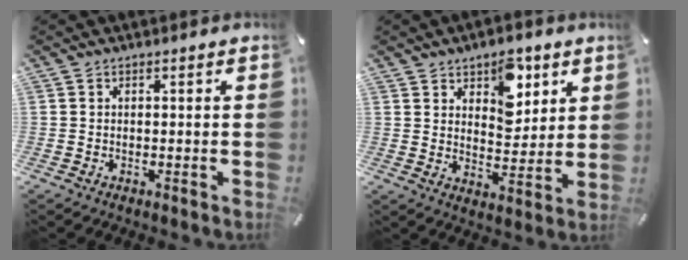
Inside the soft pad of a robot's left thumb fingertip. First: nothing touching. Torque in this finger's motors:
{"motor_torque": [1.65, 1.61, 0.46, -0.83, 0.30]}